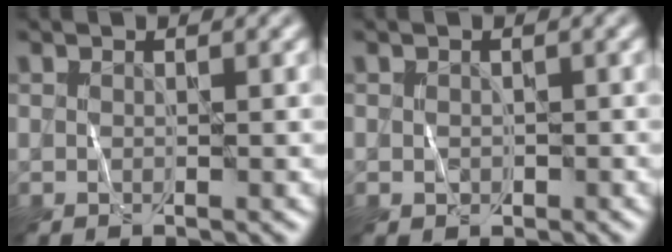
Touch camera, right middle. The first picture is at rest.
{"total": 1.0, "force": [-0.3, 0.9, 0.4], "torque": [-0.004, -0.006, -0.006]}